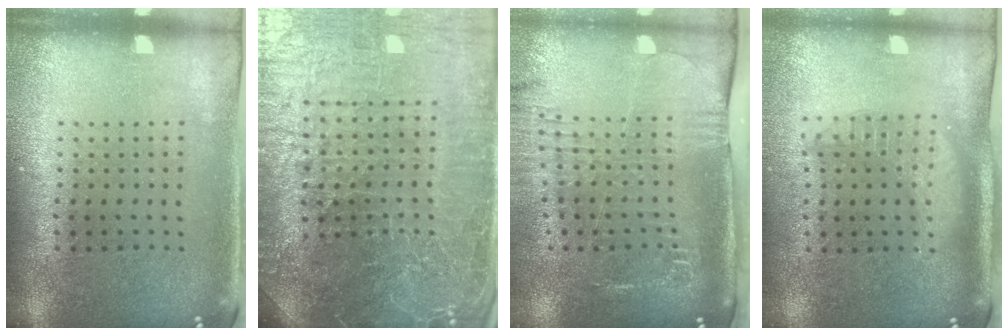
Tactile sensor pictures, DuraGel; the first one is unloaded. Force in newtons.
{"total": 5.8, "press": 5.4, "slide": 2.1}
{"total": 2.6, "press": 2.0, "slide": 1.6}
{"total": 1.8, "press": 1.6, "slide": 1.0}